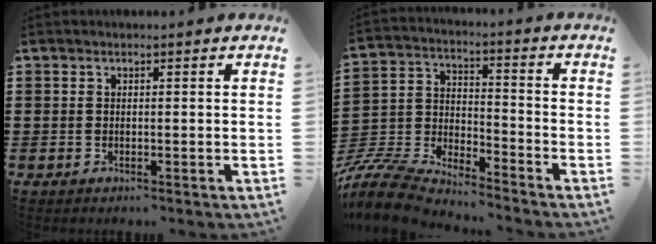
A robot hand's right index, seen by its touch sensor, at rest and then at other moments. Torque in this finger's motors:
{"motor_torque": [-1.41, 0.73, -0.39, -0.14]}